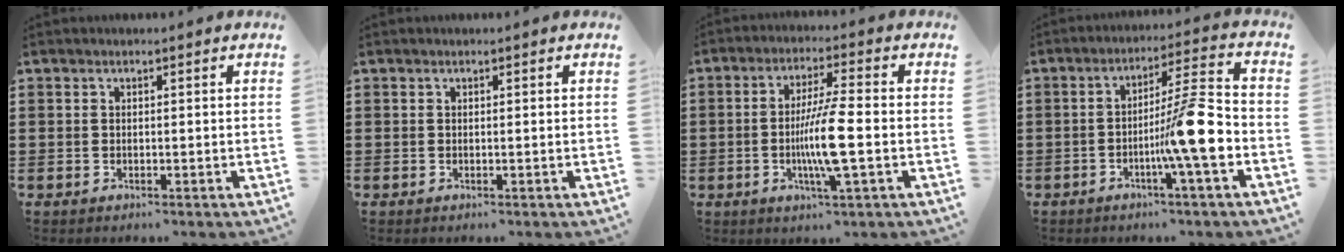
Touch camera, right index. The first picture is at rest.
{"total": 0.0}
{"total": 8.5, "force": [-1.7, 0.5, 8.3], "torque": [-0.168, -0.017, -0.039]}
{"total": 11.1, "force": [-3.0, 0.6, 10.7], "torque": [-0.154, -0.008, -0.057]}